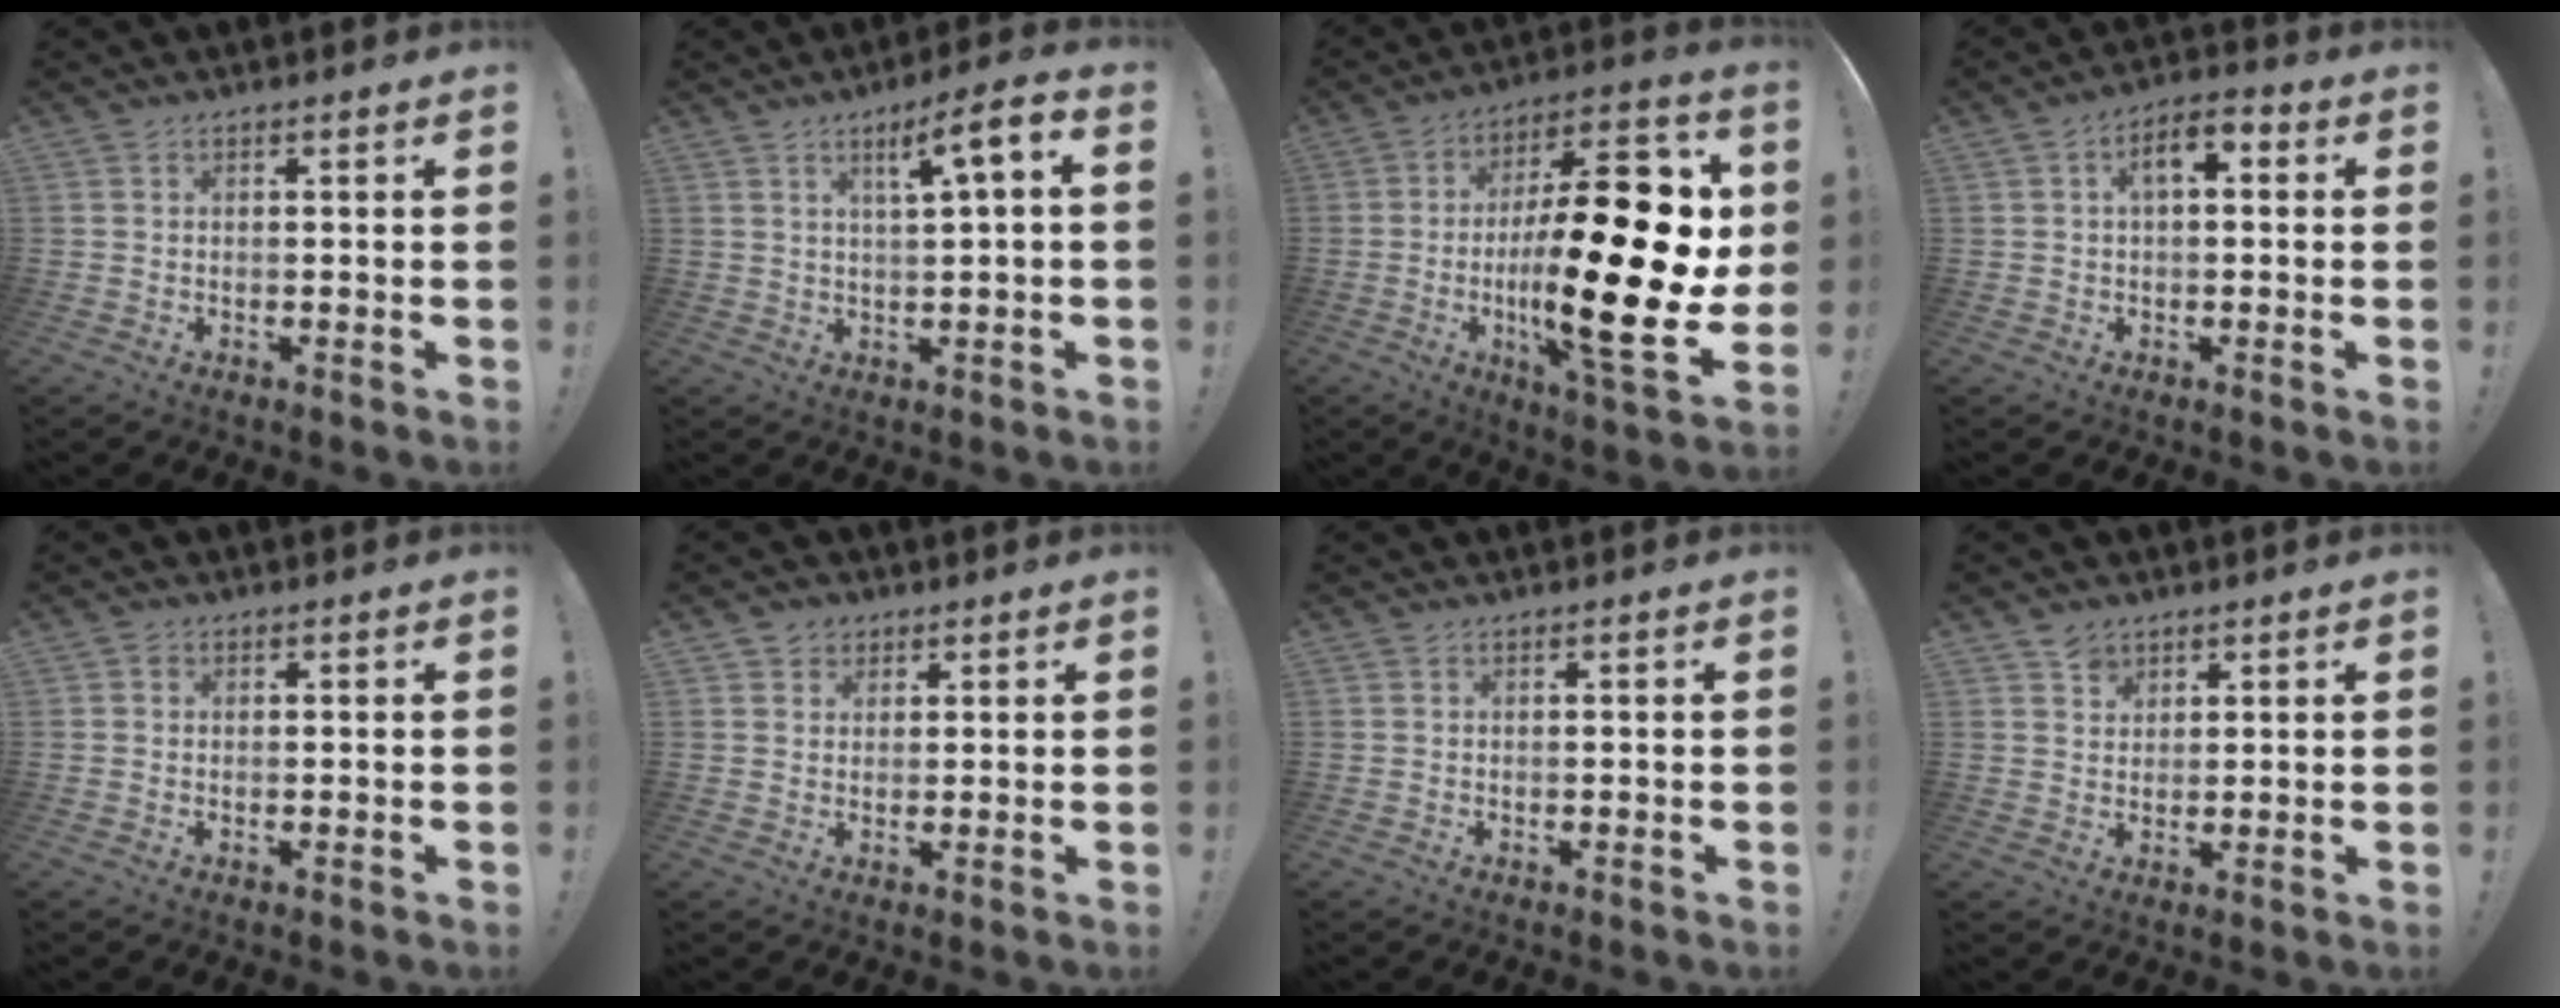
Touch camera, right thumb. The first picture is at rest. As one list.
[{"total": 7.5, "force": [2.6, 0.7, 7.0], "torque": [-0.102, -0.009, 0.034]}, {"total": 31.1, "force": [-1.8, 10.2, 29.3], "torque": [-0.485, 0.003, -0.025]}, {"total": 6.6, "force": [1.2, 3.7, 5.4], "torque": [-0.075, 0.004, 0.018]}, {"total": 0.6, "force": [0.1, 0.6, 0.2], "torque": [0.004, -0.001, 0.000]}, {"total": 3.3, "force": [1.6, 2.8, 0.5], "torque": [-0.001, -0.004, 0.029]}, {"total": 0.0}, {"total": 3.6, "force": [2.5, 2.5, 0.6], "torque": [-0.001, -0.014, 0.044]}]